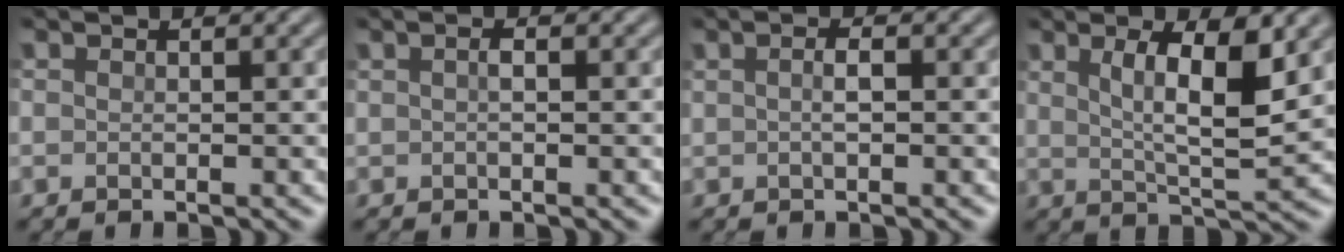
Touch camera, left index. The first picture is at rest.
{"total": 0.9, "force": [0.0, 0.3, 0.8], "torque": [-0.021, 0.002, -0.001]}
{"total": 1.4, "force": [0.0, 0.4, 1.3], "torque": [-0.027, -0.002, 0.000]}
{"total": 6.2, "force": [2.1, 1.7, 5.6], "torque": [-0.096, -0.010, 0.038]}